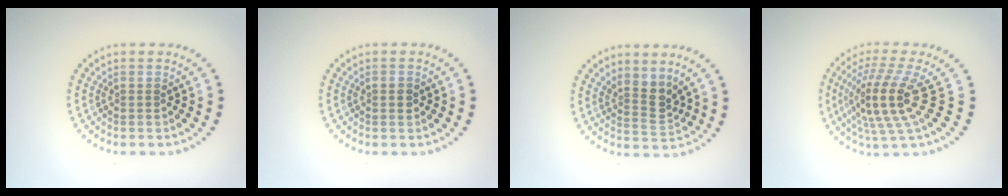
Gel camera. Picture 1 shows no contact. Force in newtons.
{"total": 1.2, "press": 1.2, "slide": 0.1}
{"total": 2.7, "press": 2.0, "slide": 1.7}
{"total": 5.2, "press": 4.1, "slide": 3.2}